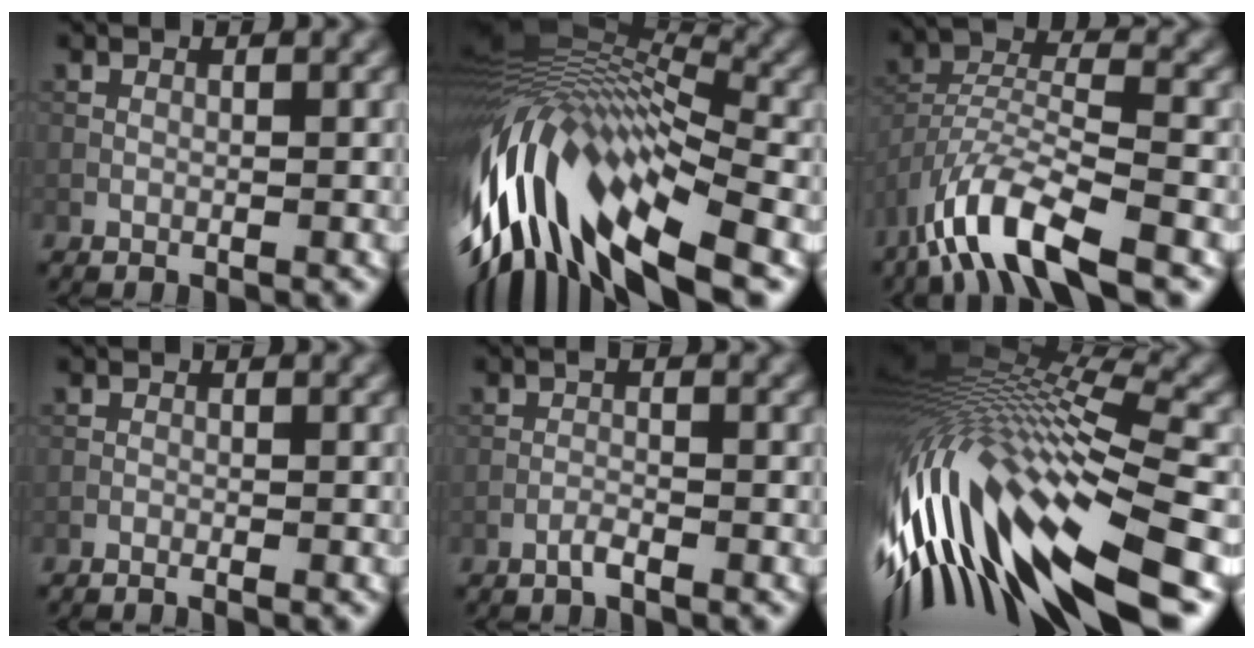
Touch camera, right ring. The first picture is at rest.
{"total": 15.1, "force": [-4.3, 6.7, 12.8], "torque": [-0.261, 0.002, -0.074]}
{"total": 9.1, "force": [-6.0, 2.6, 6.3], "torque": [-0.119, -0.001, -0.121]}
{"total": 0.9, "force": [-0.7, -0.2, 0.5], "torque": [-0.016, 0.002, -0.016]}
{"total": 1.3, "force": [-0.9, 0.0, 0.9], "torque": [-0.020, 0.003, -0.019]}
{"total": 16.4, "force": [-4.1, 4.9, 15.1], "torque": [-0.307, 0.015, -0.072]}